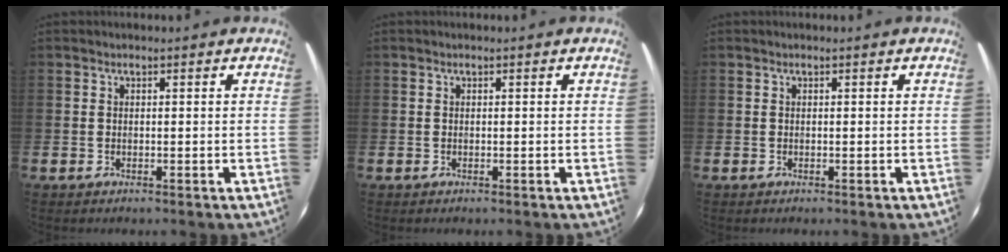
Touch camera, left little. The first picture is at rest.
{"total": 0.0}
{"total": 0.0}